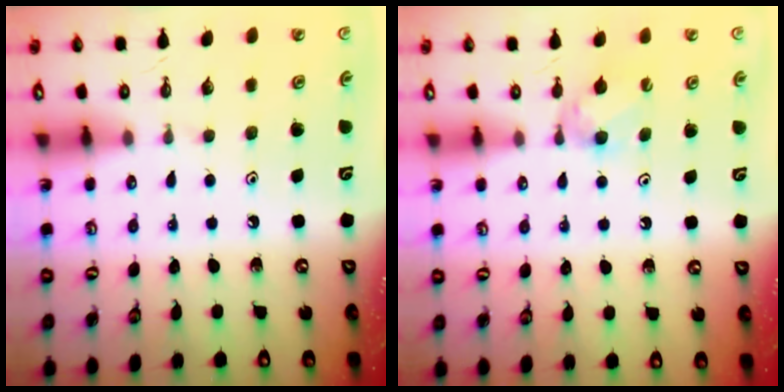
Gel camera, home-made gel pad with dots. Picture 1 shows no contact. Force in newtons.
{"total": 4.1, "press": 3.9, "slide": 0.9}